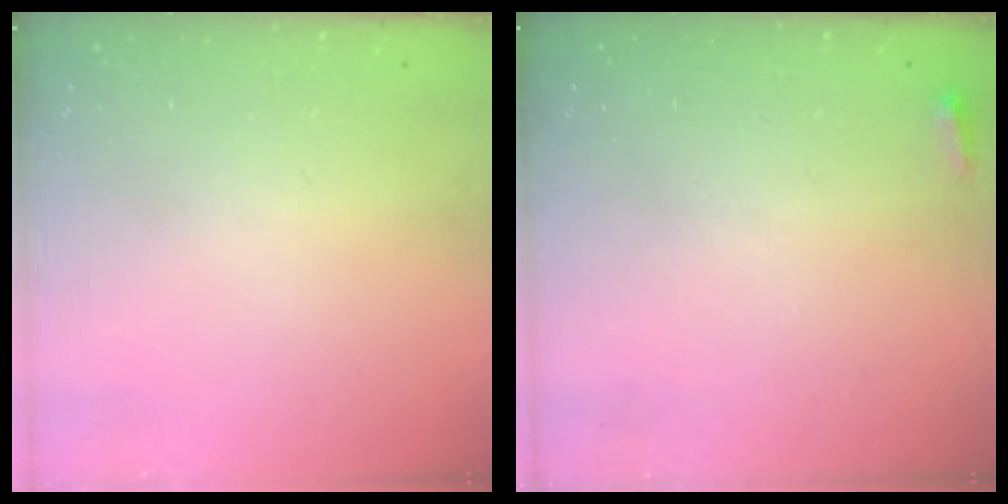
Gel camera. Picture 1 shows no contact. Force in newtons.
{"total": 2.7, "press": 2.6, "slide": 0.9}